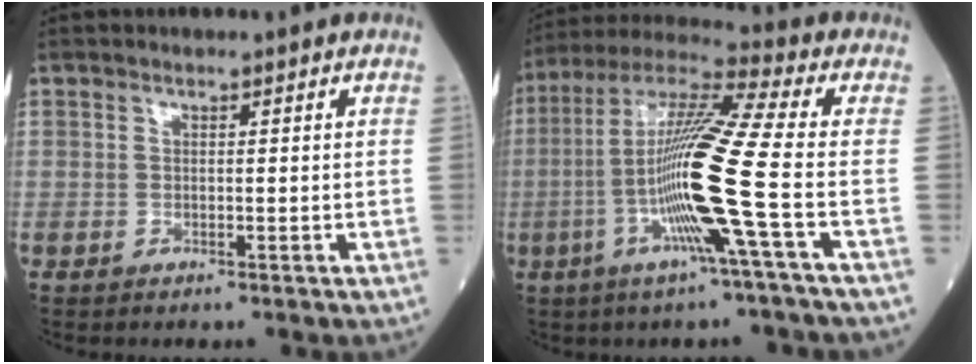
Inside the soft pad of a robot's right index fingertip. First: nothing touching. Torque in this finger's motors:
{"motor_torque": [1.62, -0.52, 1.05, 0.21]}